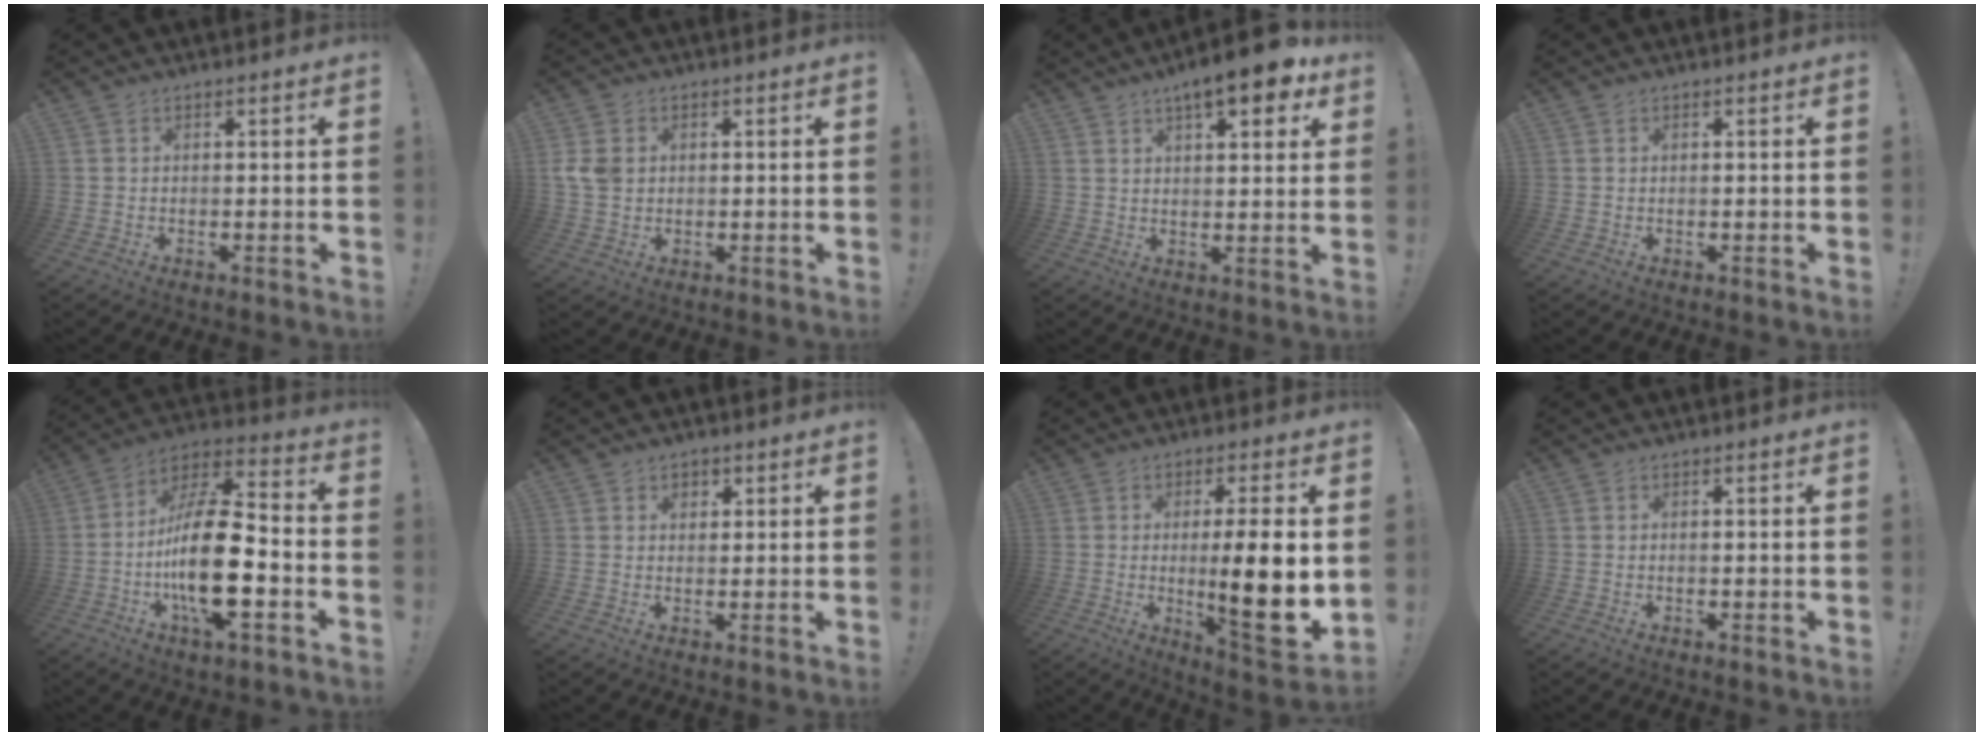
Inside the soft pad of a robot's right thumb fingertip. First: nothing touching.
{"total": 5.5, "force": [1.1, 4.3, 3.1], "torque": [-0.060, -0.001, 0.021]}
{"total": 10.7, "force": [6.4, 2.8, 8.1], "torque": [-0.107, -0.037, 0.102]}
{"total": 0.0}
{"total": 21.7, "force": [-4.9, 7.9, 19.6], "torque": [-0.369, 0.025, -0.080]}
{"total": 2.2, "force": [0.9, 1.8, 0.8], "torque": [-0.012, 0.001, 0.015]}
{"total": 16.3, "force": [-0.8, 2.7, 16.1], "torque": [-0.249, -0.015, -0.012]}
{"total": 0.0}